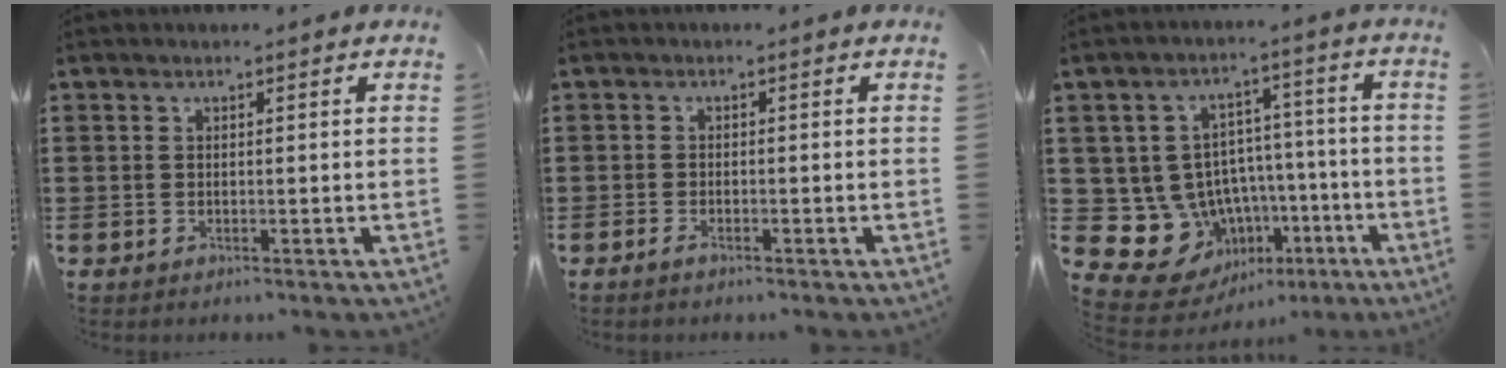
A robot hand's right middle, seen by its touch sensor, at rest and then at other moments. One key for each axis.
{"total": 1.1, "fx": -0.8, "fy": 0.3, "fz": 0.6, "tx": -0.013, "ty": -0.003, "tz": -0.016}
{"total": 9.9, "fx": -4.1, "fy": 8.7, "fz": 2.5, "tx": -0.081, "ty": 0.007, "tz": -0.070}